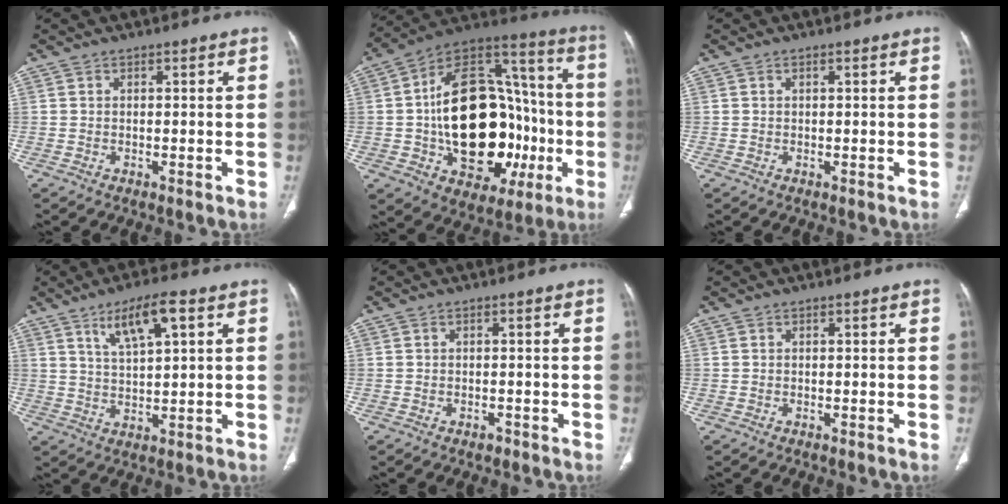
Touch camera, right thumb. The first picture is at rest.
{"total": 32.1, "force": [-4.7, 19.7, 25.0], "torque": [-0.376, 0.034, -0.057]}
{"total": 0.0}
{"total": 8.3, "force": [4.1, 2.1, 6.9], "torque": [-0.123, -0.013, 0.079]}
{"total": 0.9, "force": [-0.7, 0.5, 0.4], "torque": [-0.004, 0.001, -0.009]}
{"total": 0.0}